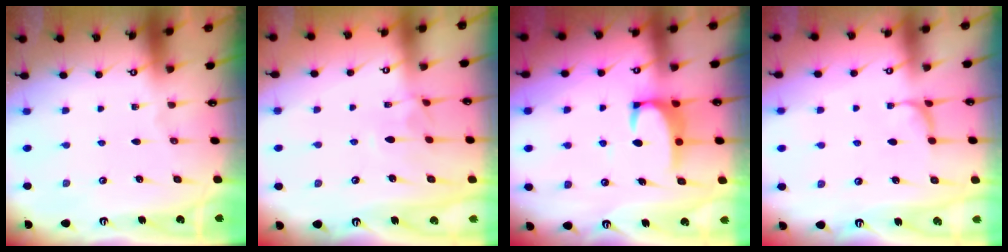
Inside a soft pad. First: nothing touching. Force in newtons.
{"total": 2.9, "press": 2.8, "slide": 0.4}
{"total": 3.5, "press": 3.5, "slide": 0.4}
{"total": 1.2, "press": 1.0, "slide": 0.6}